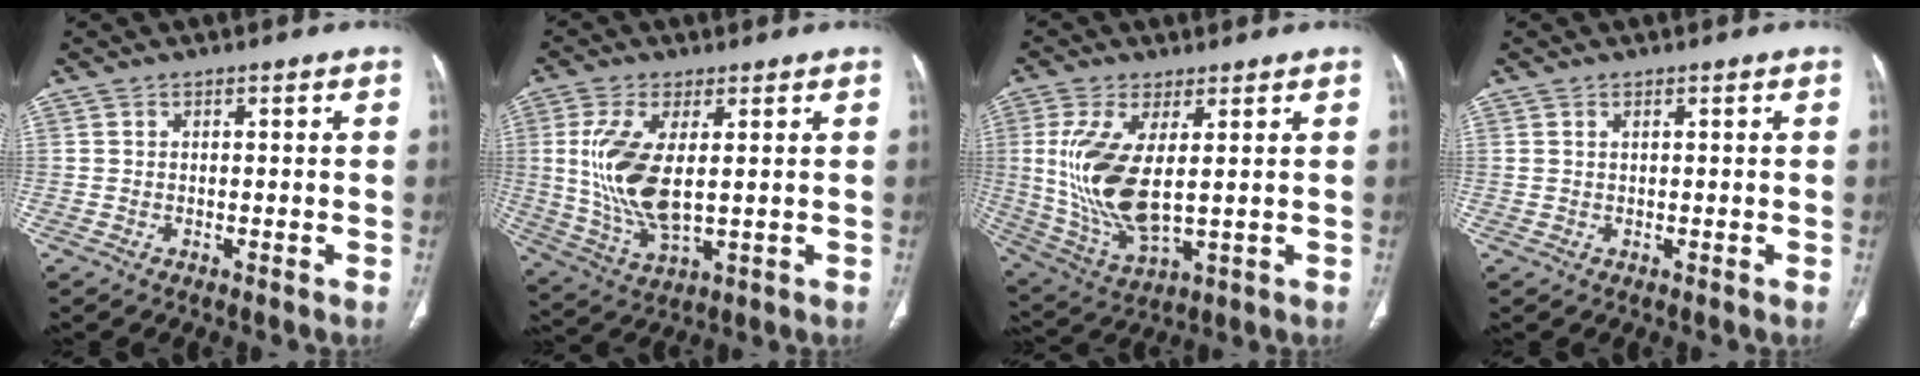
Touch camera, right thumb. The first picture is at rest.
{"total": 12.8, "force": [1.6, 5.6, 11.5], "torque": [-0.248, -0.017, 0.043]}
{"total": 14.4, "force": [1.8, 6.0, 12.9], "torque": [-0.281, -0.021, 0.051]}
{"total": 0.5, "force": [0.3, 0.2, 0.4], "torque": [-0.014, 0.008, 0.008]}